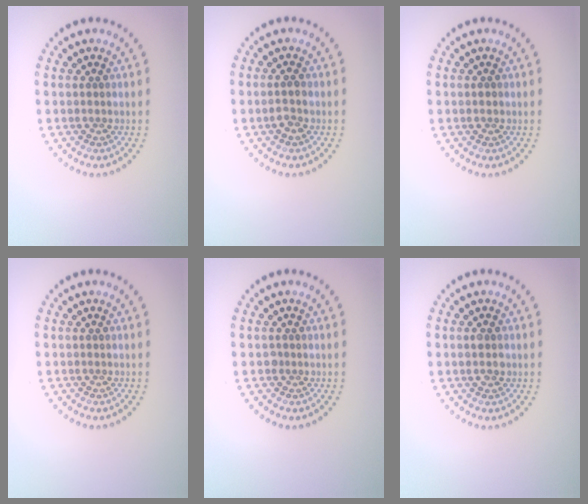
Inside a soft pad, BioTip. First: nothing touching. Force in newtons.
{"total": 1.5, "press": 1.5, "slide": 0.2}
{"total": 0.7, "press": 0.7, "slide": 0.2}
{"total": 0.0}
{"total": 0.5, "press": 0.4, "slide": 0.4}
{"total": 1.2, "press": 1.2, "slide": 0.1}